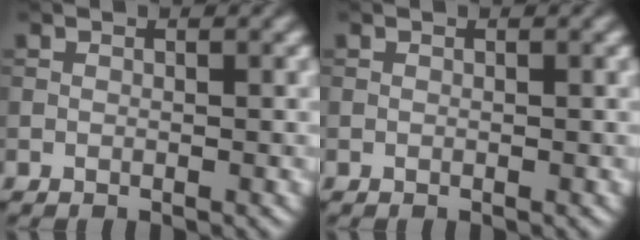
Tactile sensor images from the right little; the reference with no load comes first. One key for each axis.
{"total": 0.0}